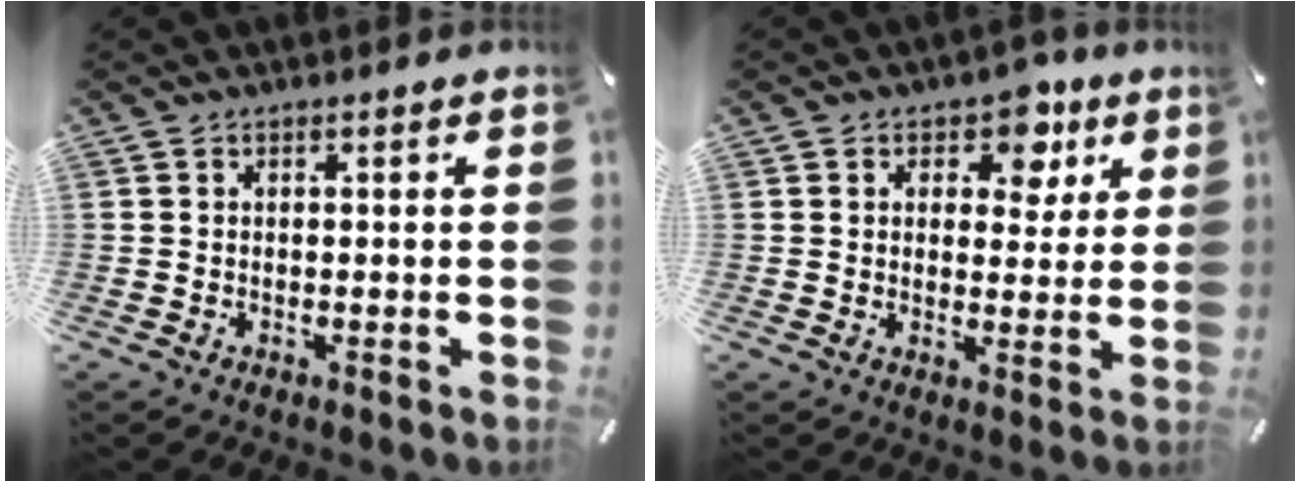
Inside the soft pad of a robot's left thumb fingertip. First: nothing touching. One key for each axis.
{"total": 7.8, "fx": 4.0, "fy": 5.2, "fz": 4.3, "tx": -0.039, "ty": -0.022, "tz": 0.060}